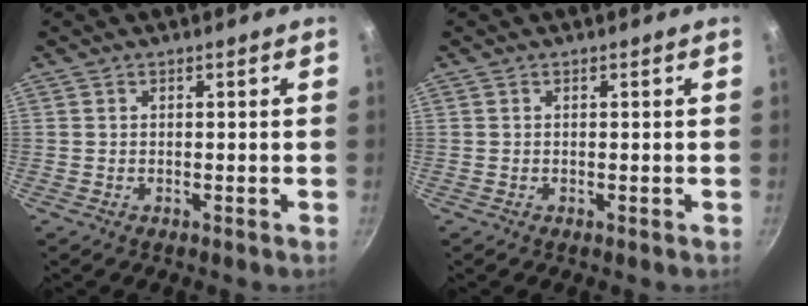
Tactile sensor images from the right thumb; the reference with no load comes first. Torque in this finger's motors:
{"motor_torque": [-0.50, 0.43, -0.30, -0.16, -0.05]}